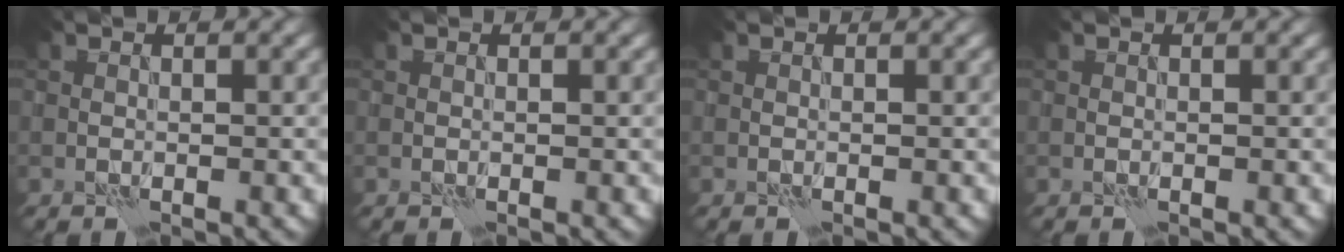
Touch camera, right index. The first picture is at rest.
{"total": 0.0}
{"total": 0.0}
{"total": 0.0}